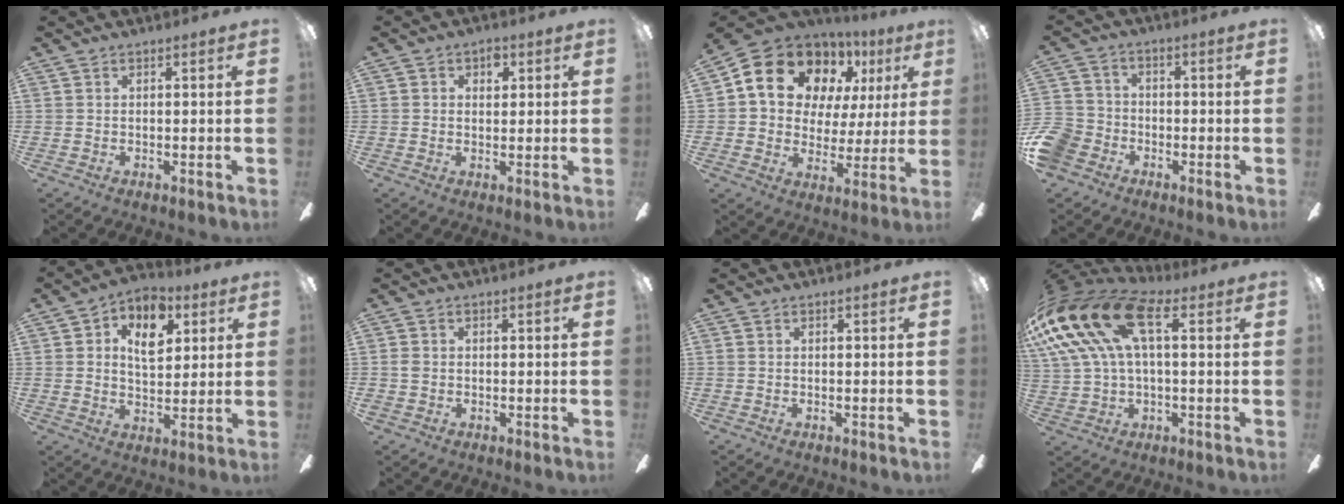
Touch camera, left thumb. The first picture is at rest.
{"total": 3.5, "force": [1.4, 2.5, 2.0], "torque": [-0.009, -0.003, 0.017]}
{"total": 16.5, "force": [8.6, 11.8, 7.6], "torque": [-0.139, -0.032, 0.163]}
{"total": 7.9, "force": [-4.1, 6.1, 3.0], "torque": [-0.083, 0.033, -0.079]}
{"total": 9.9, "force": [3.7, 6.4, 6.6], "torque": [-0.090, 0.000, 0.061]}
{"total": 1.5, "force": [-0.4, 1.2, 0.7], "torque": [-0.014, 0.006, -0.009]}
{"total": 0.0}
{"total": 21.0, "force": [5.3, 11.8, 16.5], "torque": [-0.348, -0.003, 0.094]}